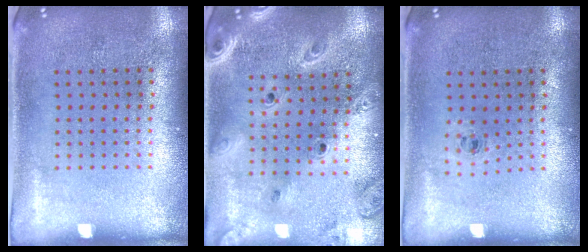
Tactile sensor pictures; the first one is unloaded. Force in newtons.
{"total": 2.7, "press": 2.3, "slide": 1.3}
{"total": 0.6, "press": 0.3, "slide": 0.5}